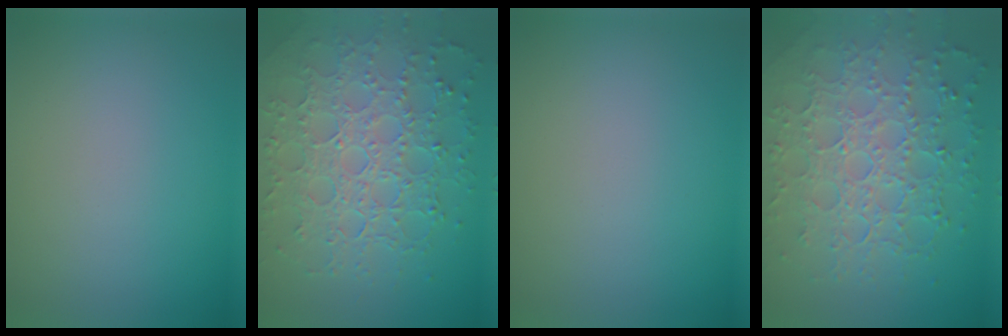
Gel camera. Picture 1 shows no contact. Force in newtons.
{"total": 7.7, "press": 5.6, "slide": 5.3}
{"total": 0.0}
{"total": 7.3, "press": 5.2, "slide": 5.0}